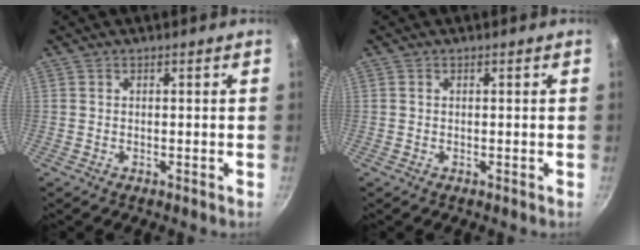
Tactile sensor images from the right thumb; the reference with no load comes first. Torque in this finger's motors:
{"motor_torque": [-0.15, 0.31, -0.27, 0.07, 0.05]}